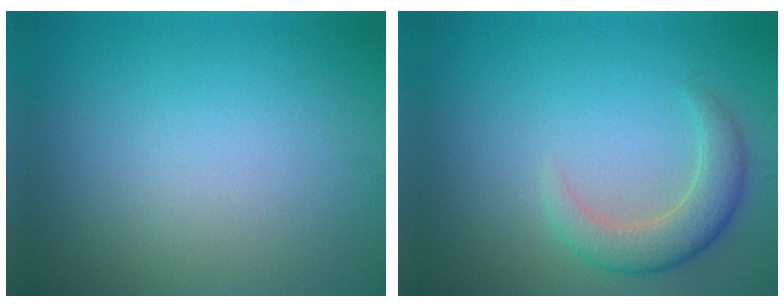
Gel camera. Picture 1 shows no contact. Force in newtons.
{"total": 3.6, "press": 3.6, "slide": 0.5}